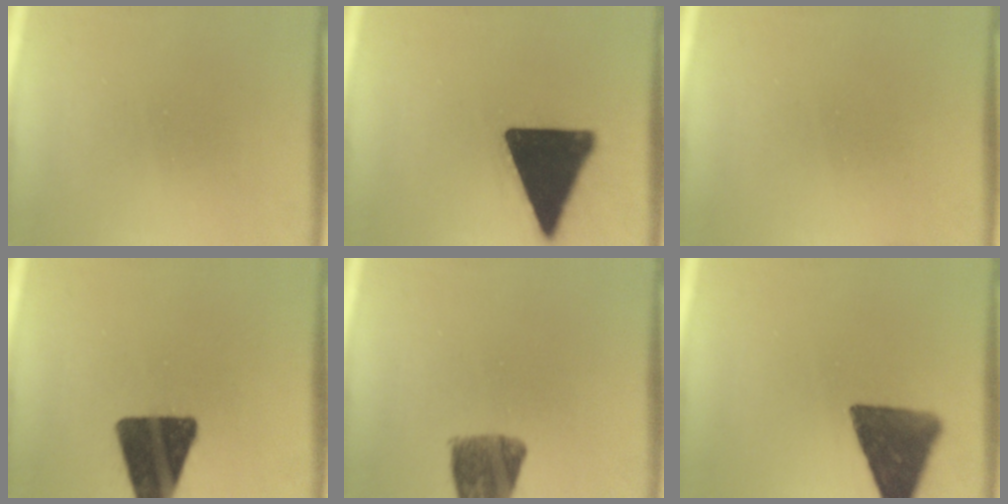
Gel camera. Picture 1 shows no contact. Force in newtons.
{"total": 19.8}
{"total": 1.1}
{"total": 17.1}
{"total": 8.4}
{"total": 12.1}